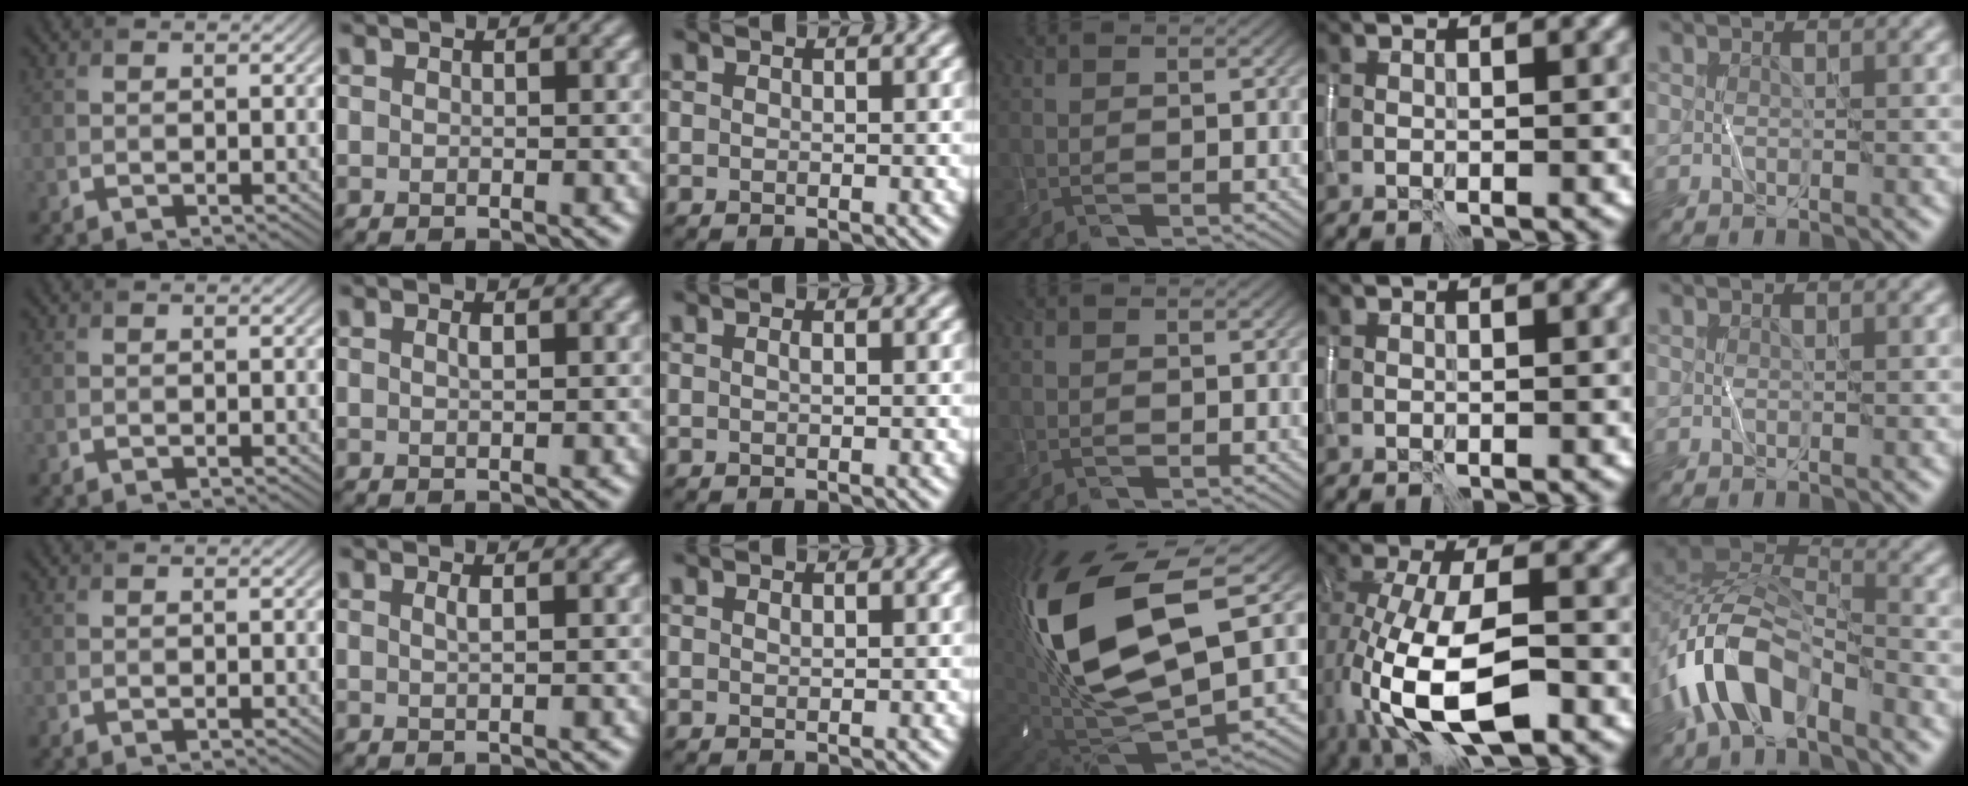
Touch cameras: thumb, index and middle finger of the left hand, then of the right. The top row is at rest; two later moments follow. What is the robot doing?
{"motion": "wipe", "object": "whiteboard"}